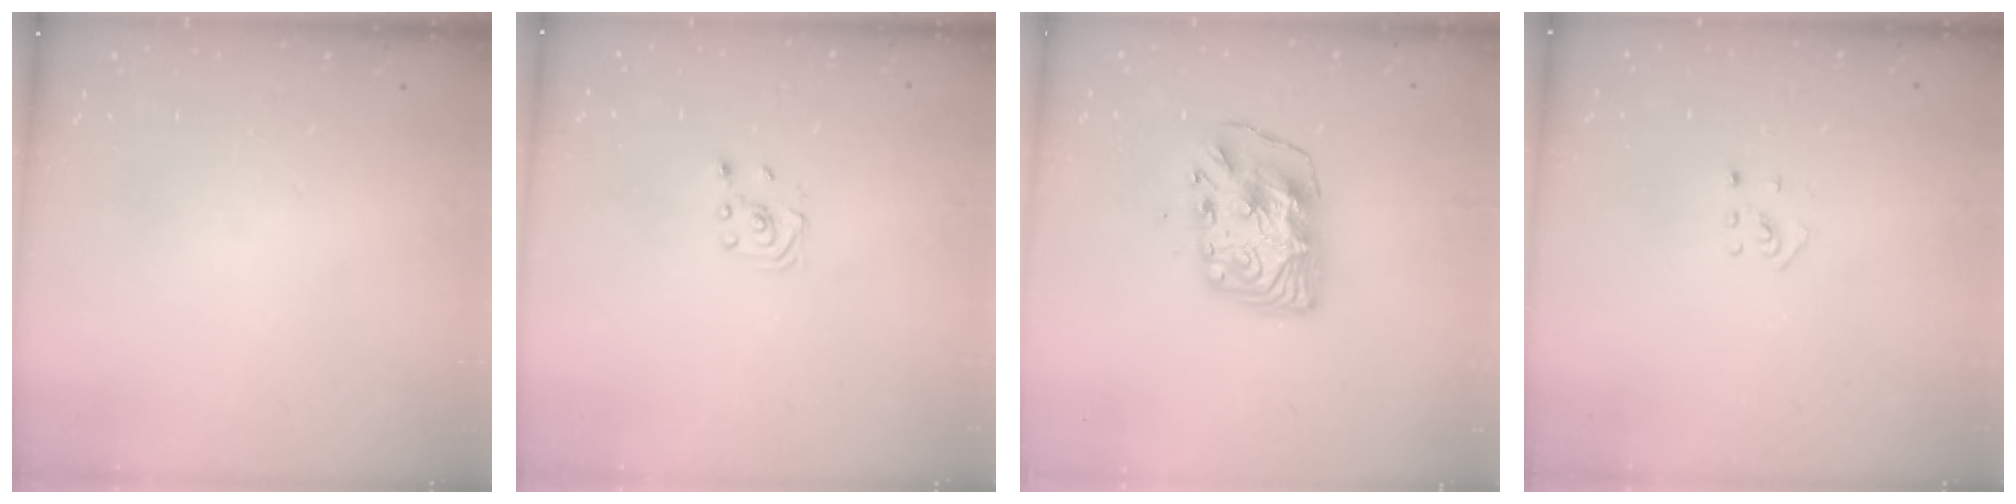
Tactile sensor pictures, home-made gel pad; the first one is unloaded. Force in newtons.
{"total": 1.9, "press": 1.8, "slide": 0.6}
{"total": 10.1, "press": 10.0, "slide": 1.2}
{"total": 2.7, "press": 2.6, "slide": 0.6}